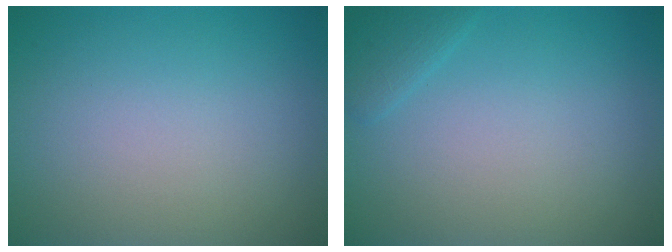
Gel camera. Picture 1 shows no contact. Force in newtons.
{"total": 1.2, "press": 1.2, "slide": 0.0}